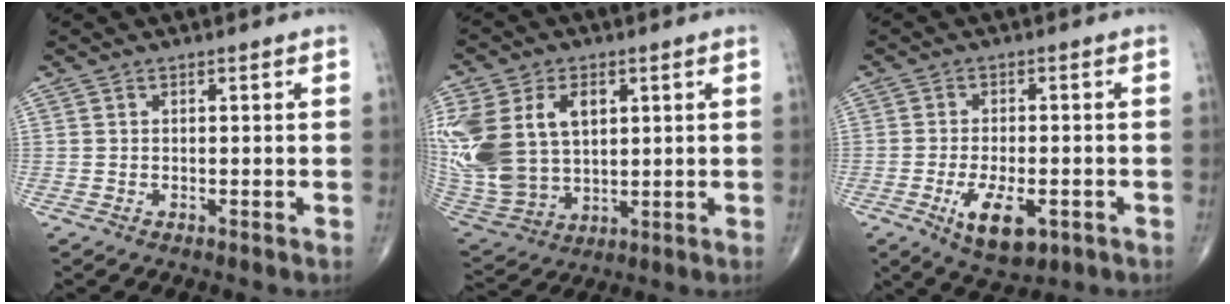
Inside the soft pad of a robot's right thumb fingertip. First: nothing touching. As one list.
[{"total": 22.8, "force": [5.6, 15.6, 15.6], "torque": [-0.361, 0.008, 0.126]}, {"total": 8.9, "force": [-3.3, 4.1, 7.1], "torque": [-0.117, -0.002, -0.044]}]